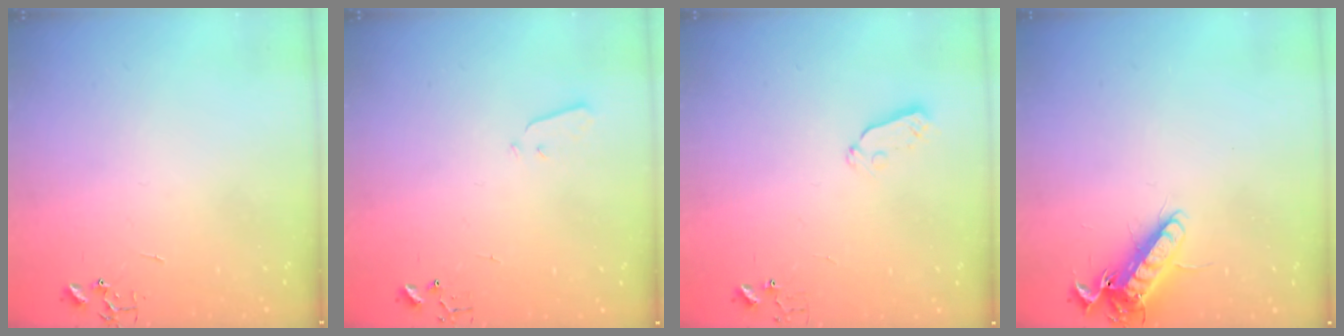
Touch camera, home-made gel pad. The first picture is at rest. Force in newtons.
{"total": 2.2, "press": 2.1, "slide": 0.3}
{"total": 3.9, "press": 3.8, "slide": 0.6}
{"total": 12.9, "press": 12.8, "slide": 1.7}